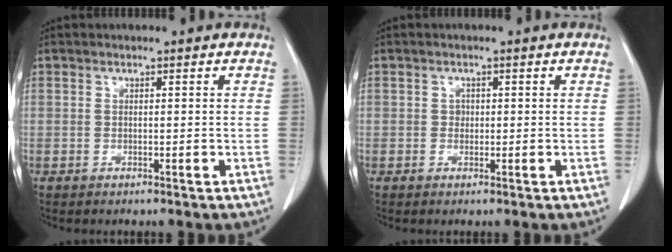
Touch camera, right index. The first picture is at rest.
{"total": 0.9, "force": [0.0, 0.9, 0.4], "torque": [-0.002, 0.003, 0.001]}